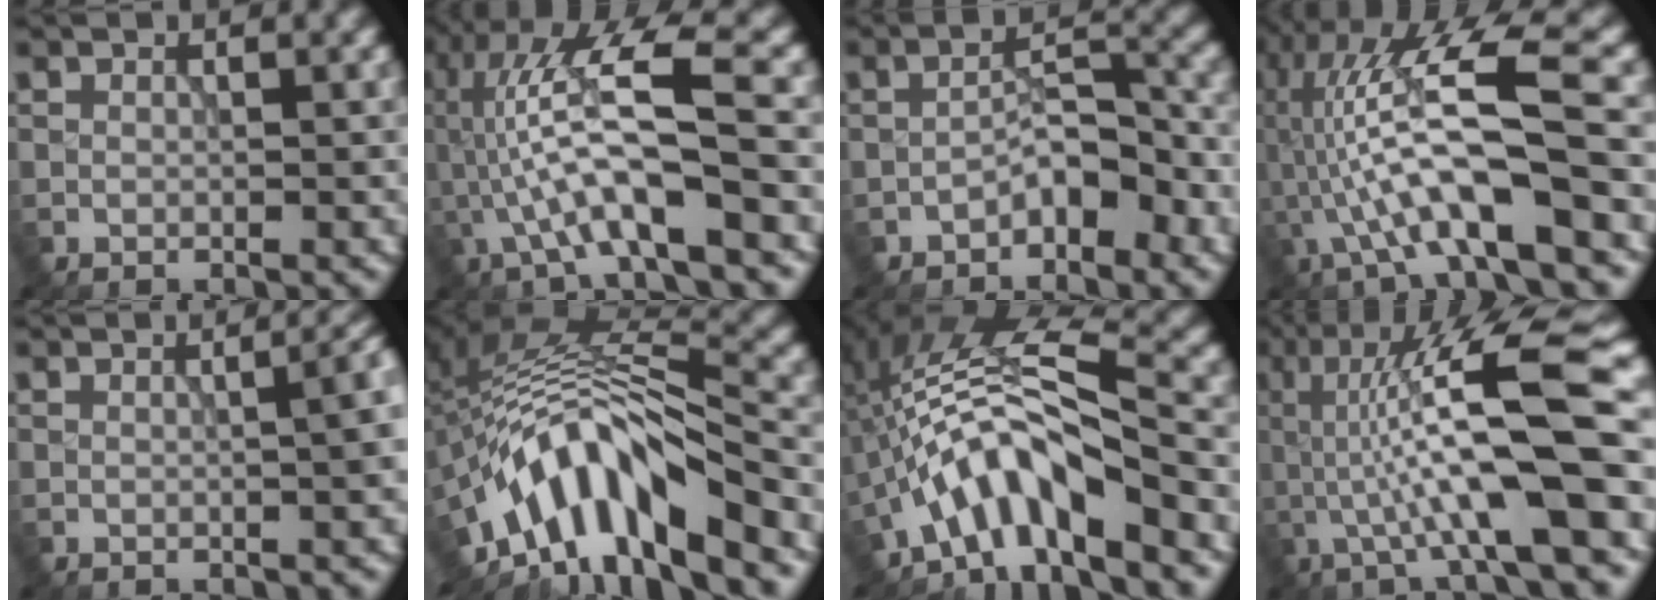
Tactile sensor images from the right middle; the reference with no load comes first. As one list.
[{"total": 8.6, "force": [-1.2, 1.8, 8.4], "torque": [-0.165, 0.023, -0.025]}, {"total": 3.7, "force": [-2.2, 1.4, 2.7], "torque": [-0.036, 0.020, -0.040]}, {"total": 10.7, "force": [-1.8, 2.3, 10.3], "torque": [-0.198, 0.028, -0.035]}, {"total": 6.6, "force": [0.4, 3.4, 5.6], "torque": [-0.006, 0.027, -0.005]}, {"total": 10.6, "force": [-6.3, 2.8, 8.1], "torque": [-0.124, 0.017, -0.113]}, {"total": 7.7, "force": [-3.7, 1.9, 6.5], "torque": [-0.112, 0.022, -0.071]}, {"total": 12.7, "force": [-0.1, 2.3, 12.5], "torque": [-0.201, 0.028, -0.007]}]